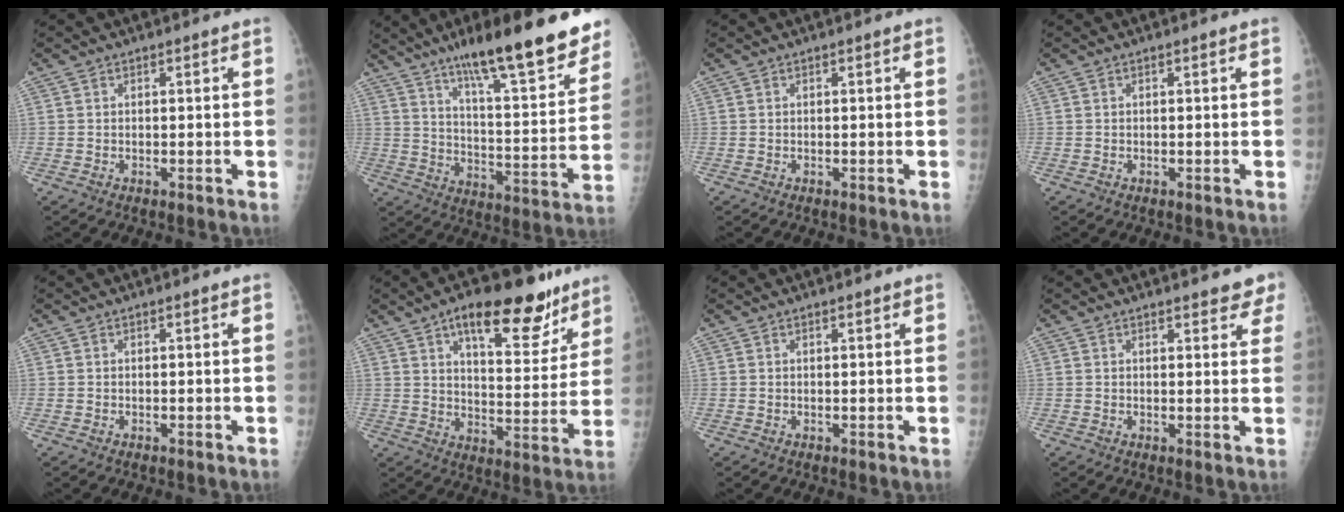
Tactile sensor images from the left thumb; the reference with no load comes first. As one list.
[{"total": 24.3, "force": [17.1, 4.8, 16.6], "torque": [-0.220, -0.069, 0.262]}, {"total": 0.0}, {"total": 0.0}, {"total": 0.0}, {"total": 18.4, "force": [11.5, 7.5, 12.3], "torque": [-0.130, -0.051, 0.174]}, {"total": 0.5, "force": [0.4, 0.1, 0.3], "torque": [-0.006, -0.001, 0.005]}, {"total": 5.0, "force": [4.2, 1.6, 2.2], "torque": [0.004, -0.014, 0.040]}]